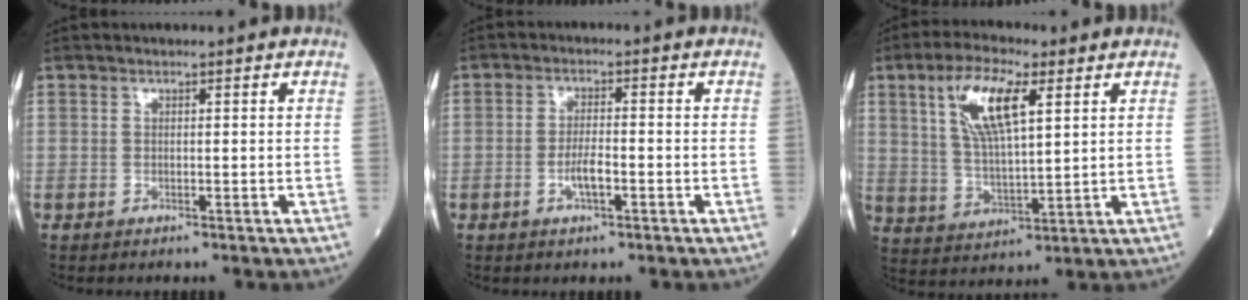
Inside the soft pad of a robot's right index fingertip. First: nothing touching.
{"total": 3.5, "force": [-1.3, 0.7, 3.1], "torque": [-0.065, 0.000, -0.025]}
{"total": 10.8, "force": [4.4, 2.7, 9.5], "torque": [-0.197, 0.008, 0.087]}